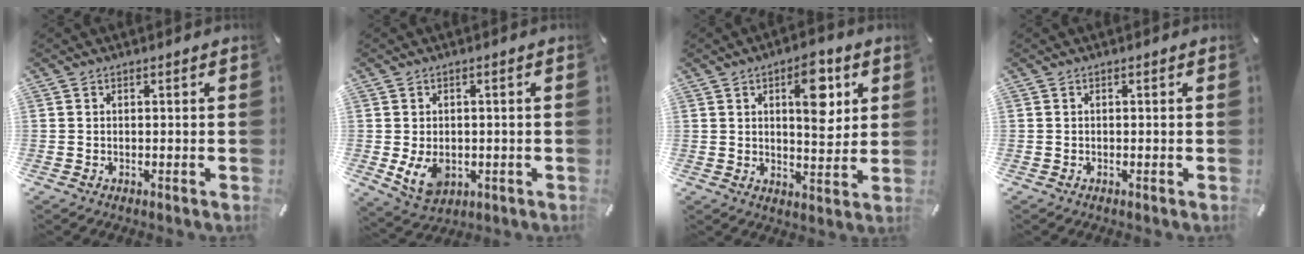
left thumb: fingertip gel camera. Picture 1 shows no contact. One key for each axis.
{"total": 6.1, "fx": -0.7, "fy": 4.7, "fz": 3.8, "tx": -0.073, "ty": -0.003, "tz": -0.013}
{"total": 11.1, "fx": 4.6, "fy": 5.3, "fz": 8.6, "tx": -0.102, "ty": -0.021, "tz": 0.070}
{"total": 0.0}